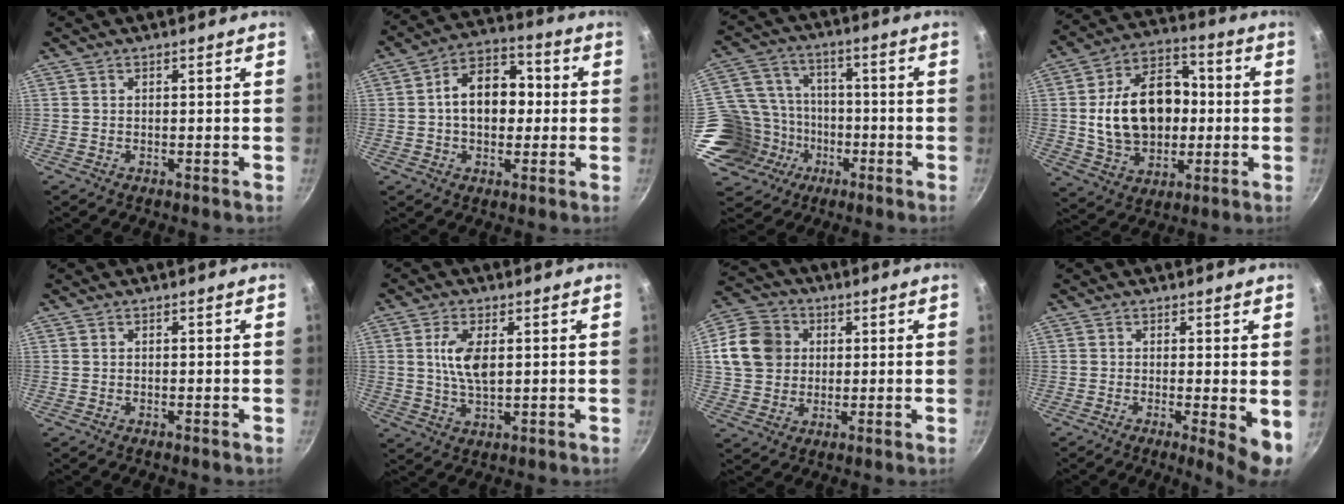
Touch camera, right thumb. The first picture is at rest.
{"total": 12.7, "force": [0.5, 8.9, 9.1], "torque": [-0.100, 0.031, -0.008]}
{"total": 19.0, "force": [-6.8, 15.7, 8.2], "torque": [-0.152, 0.058, -0.102]}
{"total": 19.8, "force": [0.2, 14.1, 13.9], "torque": [-0.205, 0.031, 0.007]}
{"total": 0.0}
{"total": 7.5, "force": [1.4, 3.7, 6.4], "torque": [-0.120, -0.005, 0.027]}
{"total": 12.0, "force": [2.2, 10.3, 5.7], "torque": [-0.081, 0.014, 0.030]}
{"total": 6.1, "force": [-0.7, 1.3, 5.9], "torque": [-0.076, -0.015, -0.009]}